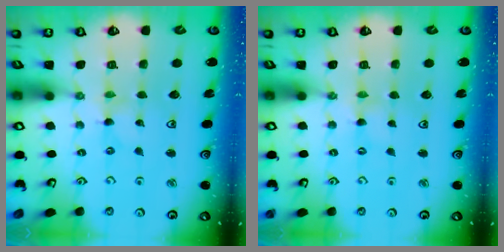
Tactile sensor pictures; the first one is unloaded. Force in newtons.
{"total": 0.8, "press": 0.8, "slide": 0.1}